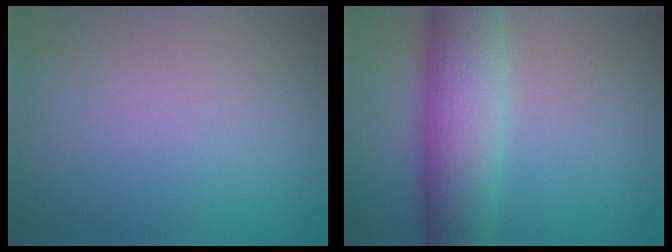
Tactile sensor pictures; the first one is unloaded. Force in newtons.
{"total": 10.3, "press": 10.3, "slide": 0.5}